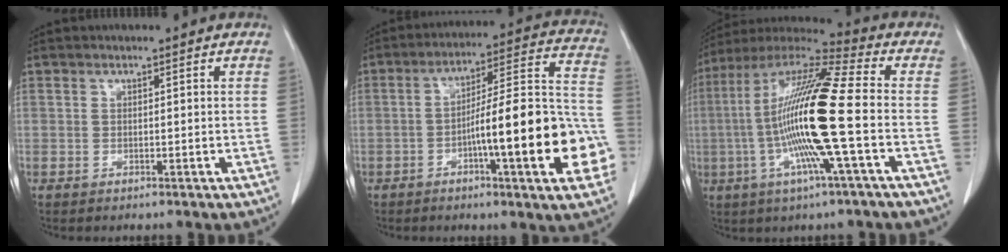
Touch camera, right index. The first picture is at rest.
{"total": 20.7, "force": [-5.8, 2.2, 19.7], "torque": [-0.222, 0.026, -0.078]}
{"total": 18.7, "force": [-2.7, 0.1, 18.5], "torque": [-0.364, -0.002, -0.065]}